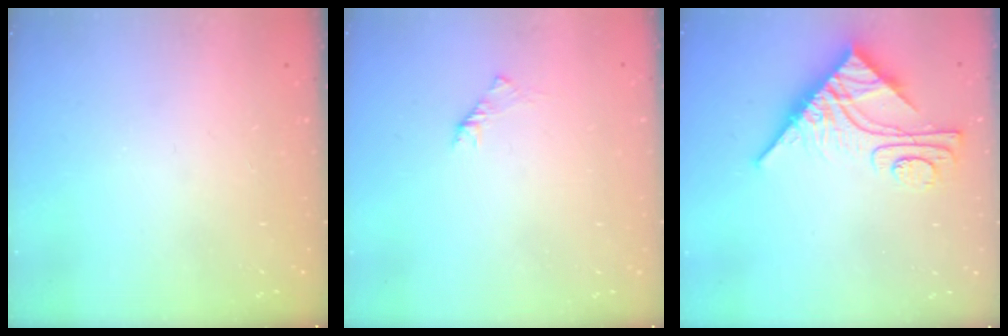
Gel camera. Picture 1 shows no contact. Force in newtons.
{"total": 1.6, "press": 1.4, "slide": 0.6}
{"total": 10.9, "press": 10.8, "slide": 1.0}